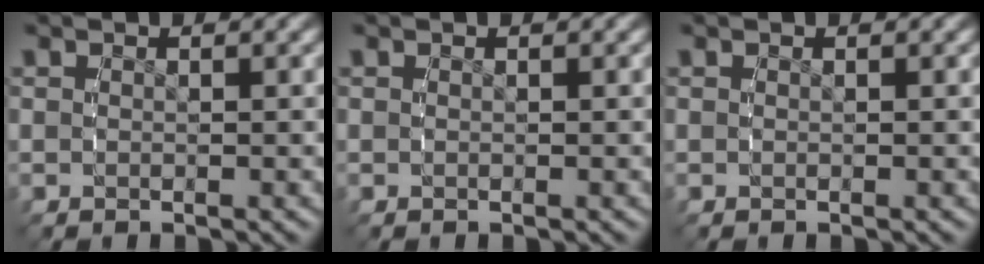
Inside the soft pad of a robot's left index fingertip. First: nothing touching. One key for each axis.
{"total": 0.0}
{"total": 0.0}